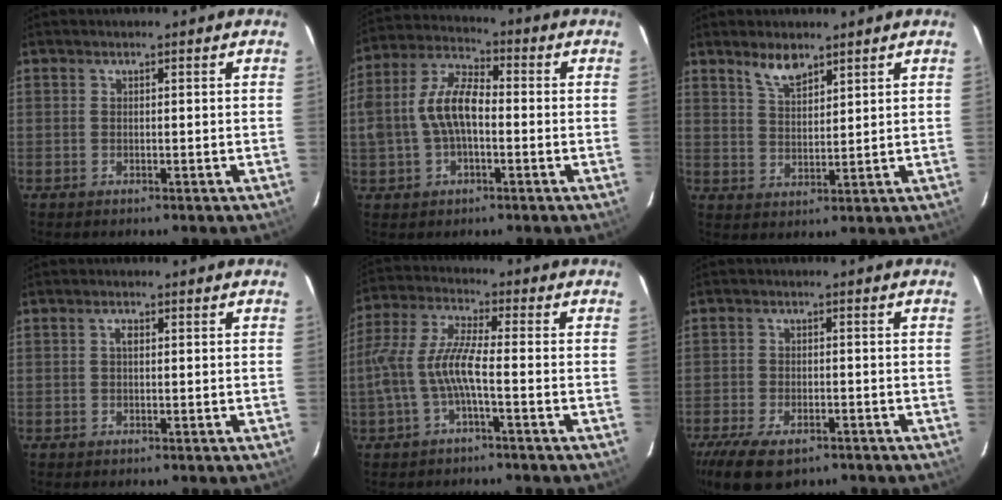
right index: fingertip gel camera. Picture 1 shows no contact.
{"total": 10.5, "force": [-1.2, 5.7, 8.8], "torque": [-0.183, 0.019, -0.022]}
{"total": 5.0, "force": [3.9, 1.7, 2.6], "torque": [-0.045, 0.001, 0.075]}
{"total": 1.2, "force": [0.2, 0.6, 1.0], "torque": [-0.017, 0.005, 0.001]}
{"total": 8.7, "force": [-2.6, 1.3, 8.2], "torque": [-0.189, 0.005, -0.047]}
{"total": 11.4, "force": [-7.7, 5.3, 6.6], "torque": [-0.159, -0.031, -0.132]}